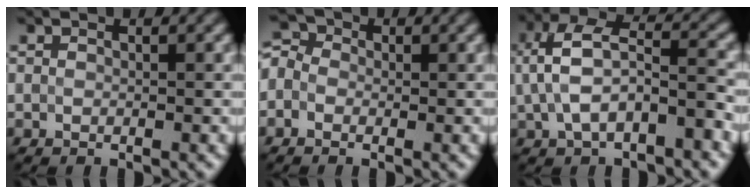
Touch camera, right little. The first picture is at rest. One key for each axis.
{"total": 2.8, "fx": 0.0, "fy": 2.4, "fz": 1.3, "tx": -0.018, "ty": 0.016, "tz": -0.024}
{"total": 6.7, "fx": -0.5, "fy": 3.7, "fz": 5.6, "tx": -0.112, "ty": 0.020, "tz": -0.011}